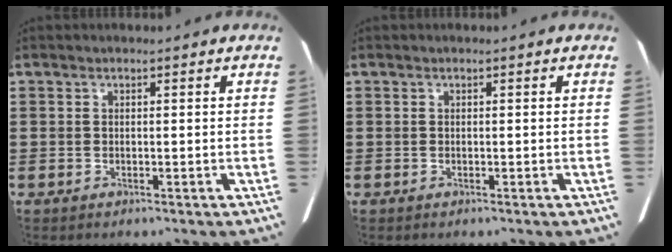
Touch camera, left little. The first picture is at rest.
{"total": 0.0}